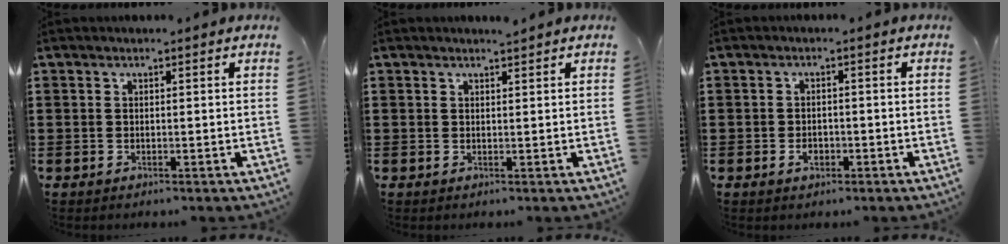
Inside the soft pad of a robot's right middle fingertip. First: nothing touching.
{"total": 0.6, "force": [0.5, -0.3, 0.0], "torque": [-0.008, 0.000, 0.011]}
{"total": 2.0, "force": [-1.0, 1.2, 1.2], "torque": [-0.027, -0.002, -0.020]}